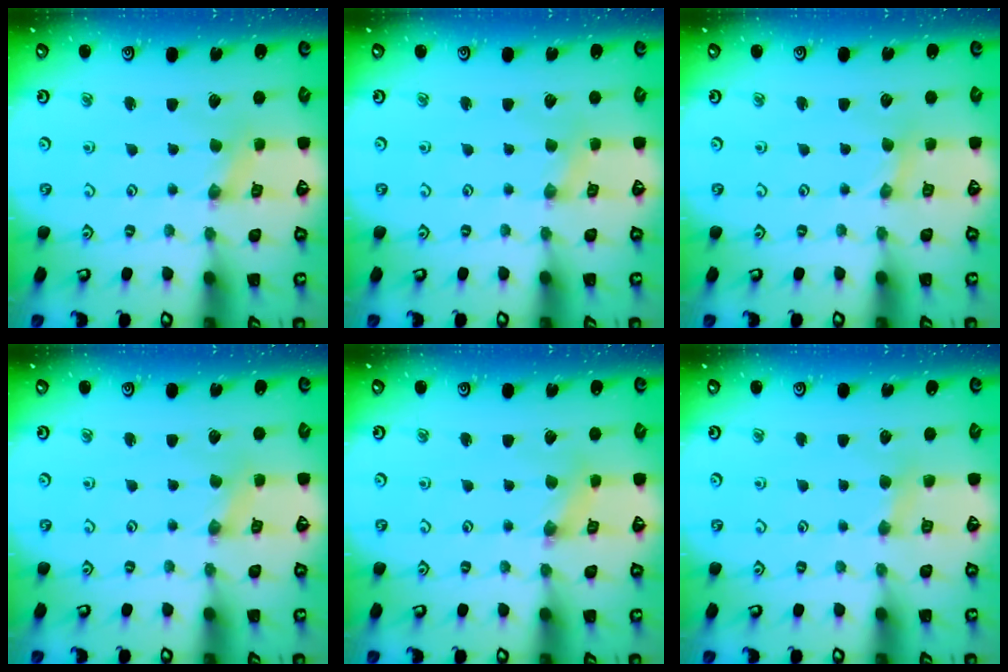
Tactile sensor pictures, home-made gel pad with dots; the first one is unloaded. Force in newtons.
{"total": 0.5, "press": 0.5, "slide": 0.1}
{"total": 0.6, "press": 0.6, "slide": 0.2}
{"total": 0.7, "press": 0.7, "slide": 0.2}
{"total": 1.1, "press": 1.0, "slide": 0.3}
{"total": 3.2, "press": 3.2, "slide": 0.5}